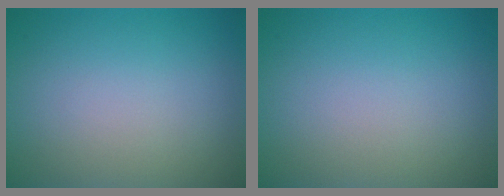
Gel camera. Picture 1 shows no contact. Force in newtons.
{"total": 0.0}